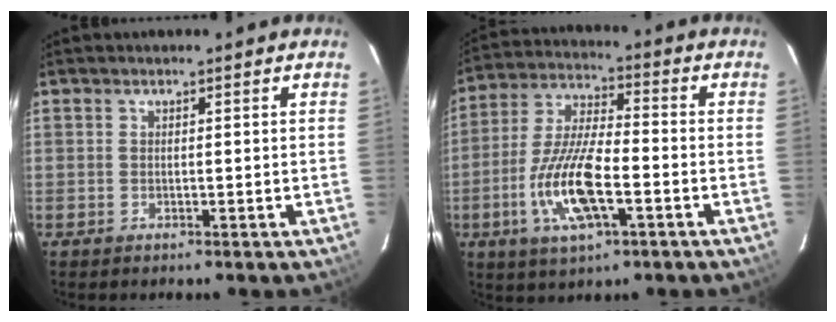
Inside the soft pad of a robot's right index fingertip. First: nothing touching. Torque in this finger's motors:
{"motor_torque": [2.14, 0.00, 1.05, 0.20]}